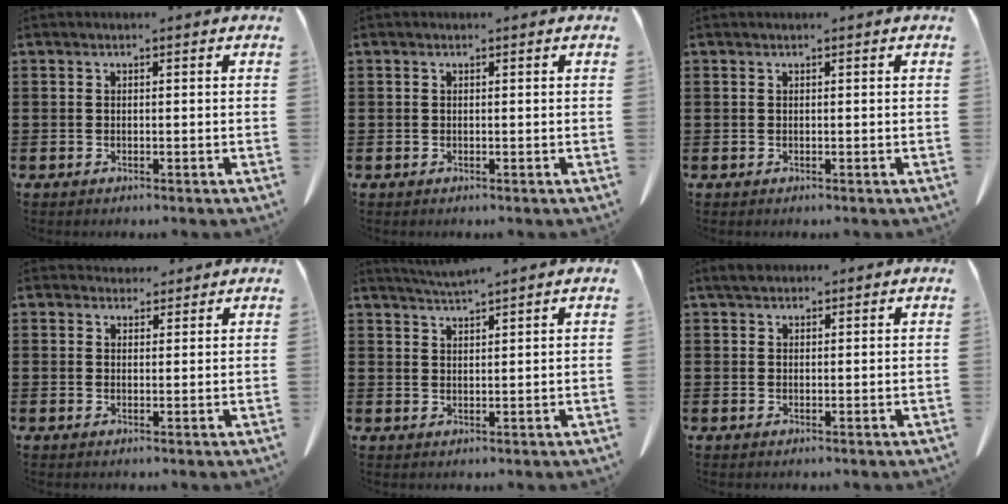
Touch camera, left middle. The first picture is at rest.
{"total": 0.0}
{"total": 0.0}
{"total": 2.3, "force": [2.1, 0.9, 0.1], "torque": [0.001, -0.003, 0.039]}
{"total": 2.7, "force": [2.6, -0.4, 0.7], "torque": [-0.021, -0.003, 0.047]}
{"total": 1.9, "force": [1.6, 0.8, 0.8], "torque": [-0.021, 0.007, 0.030]}